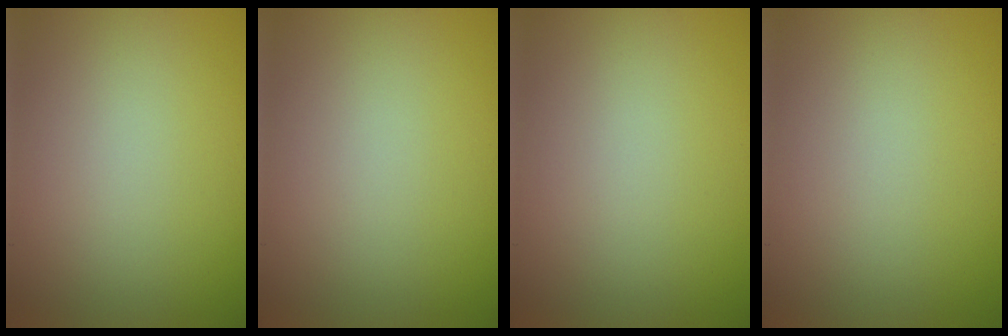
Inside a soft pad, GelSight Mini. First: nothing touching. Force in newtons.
{"total": 0.0}
{"total": 0.0}
{"total": 0.0}